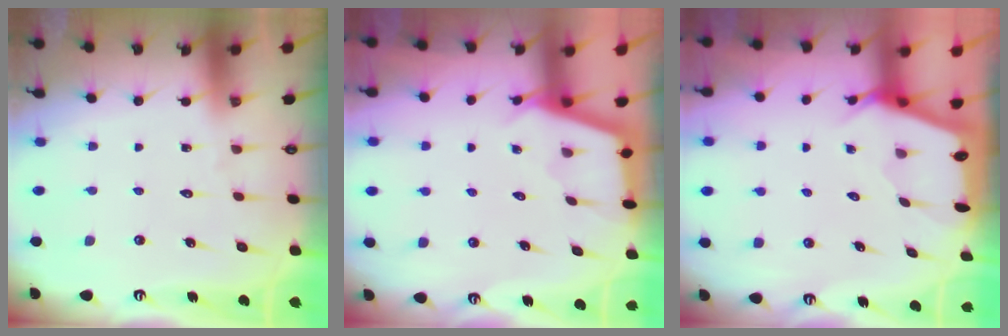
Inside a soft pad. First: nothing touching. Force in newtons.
{"total": 2.4, "press": 2.4, "slide": 0.2}
{"total": 2.3, "press": 2.3, "slide": 0.3}